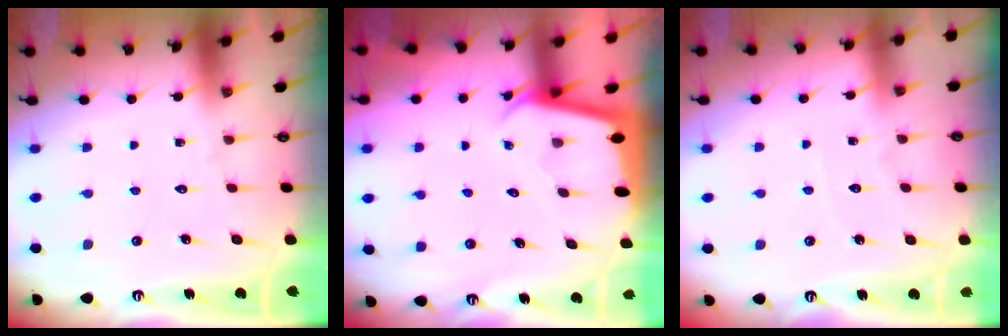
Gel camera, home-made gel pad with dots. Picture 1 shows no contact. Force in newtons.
{"total": 2.0, "press": 2.0, "slide": 0.1}
{"total": 2.7, "press": 2.7, "slide": 0.2}